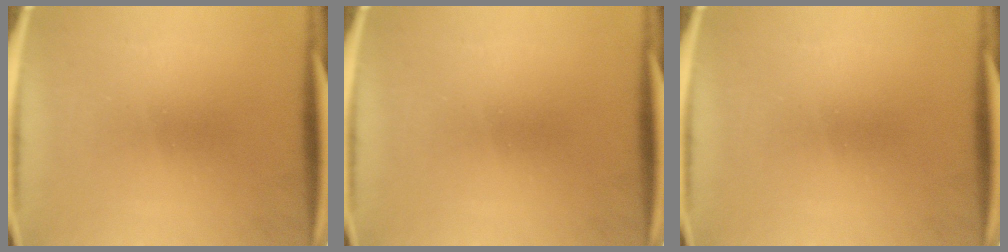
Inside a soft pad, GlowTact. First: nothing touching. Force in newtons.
{"total": 0.0}
{"total": 0.0}